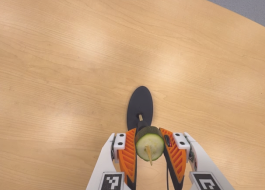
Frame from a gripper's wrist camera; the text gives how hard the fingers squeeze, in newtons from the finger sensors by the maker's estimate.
{"total": 10.7, "left": 9.6, "right": 11.7}